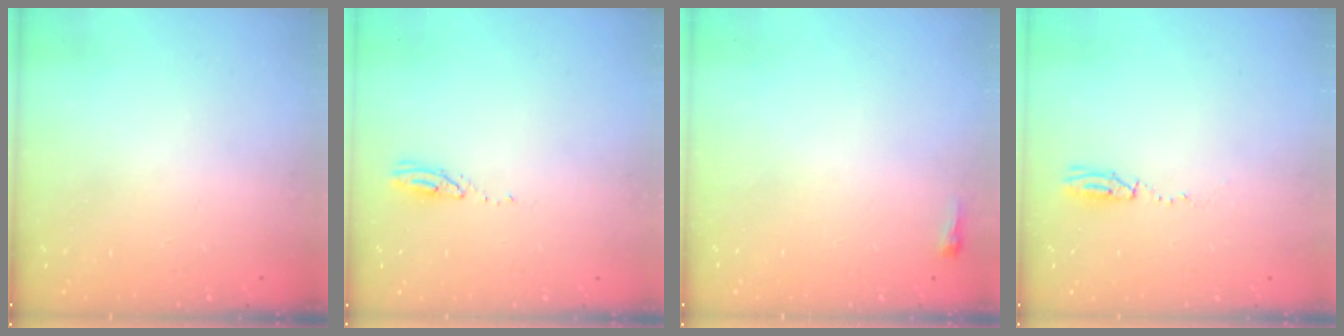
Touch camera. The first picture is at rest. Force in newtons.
{"total": 3.0, "press": 2.9, "slide": 0.3}
{"total": 2.4, "press": 2.4, "slide": 0.6}
{"total": 17.0, "press": 5.1, "slide": 16.2}